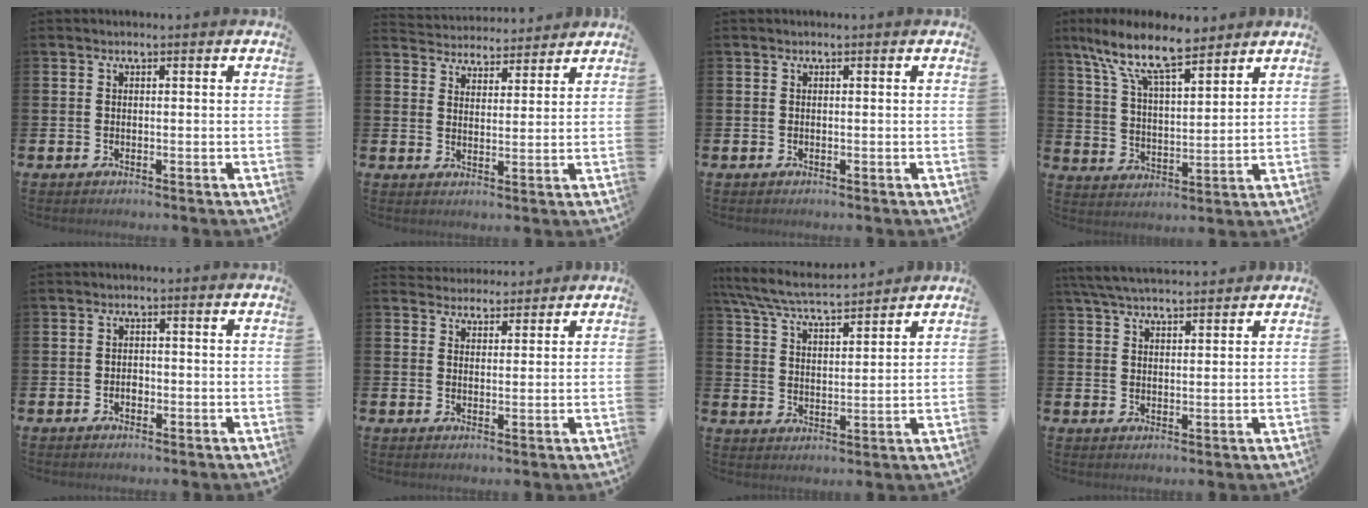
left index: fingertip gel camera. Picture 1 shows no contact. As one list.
[{"total": 4.3, "force": [4.2, 0.8, -0.5], "torque": [-0.003, -0.032, 0.075]}, {"total": 0.0}, {"total": 10.8, "force": [8.7, 2.9, 5.8], "torque": [-0.133, -0.035, 0.152]}, {"total": 1.2, "force": [-0.5, 0.9, 0.6], "torque": [-0.006, 0.000, -0.011]}, {"total": 3.5, "force": [3.4, 0.9, -0.4], "torque": [0.001, -0.018, 0.062]}, {"total": 6.8, "force": [6.4, 0.8, 2.0], "torque": [-0.066, -0.037, 0.113]}, {"total": 5.1, "force": [4.8, 0.8, 1.3], "torque": [-0.045, -0.013, 0.091]}]